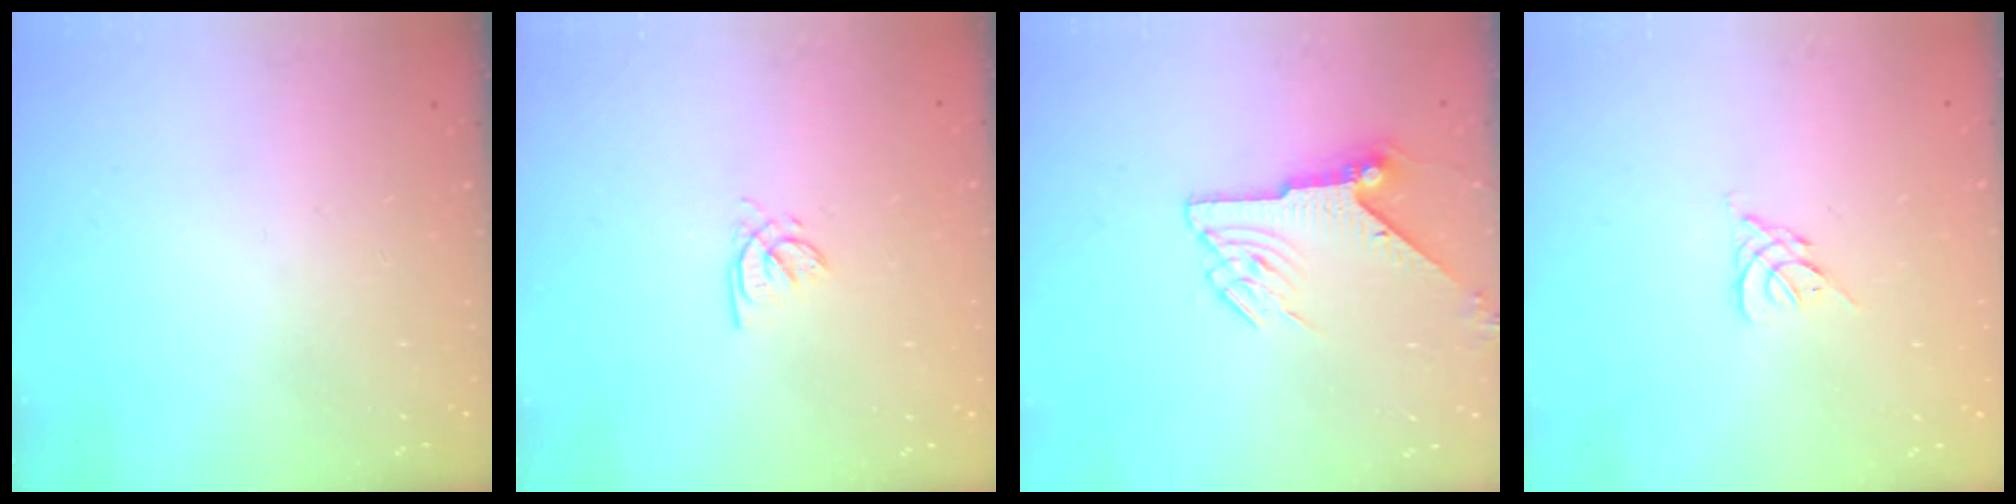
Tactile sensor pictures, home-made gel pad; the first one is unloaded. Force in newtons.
{"total": 2.2, "press": 2.2, "slide": 0.2}
{"total": 8.3, "press": 8.3, "slide": 0.4}
{"total": 2.6, "press": 2.5, "slide": 0.7}